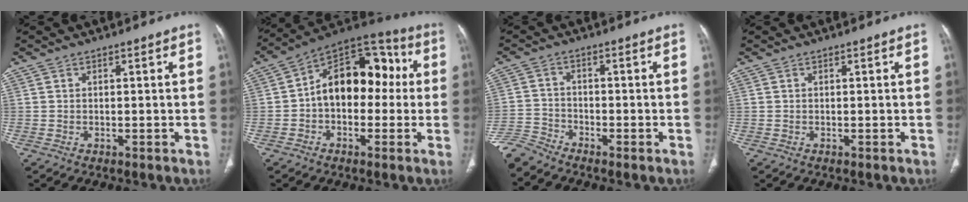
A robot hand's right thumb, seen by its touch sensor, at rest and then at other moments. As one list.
[{"total": 16.5, "force": [0.4, 10.9, 12.4], "torque": [-0.143, 0.054, -0.009]}, {"total": 4.7, "force": [-4.7, 0.4, 0.2], "torque": [-0.016, 0.008, -0.098]}, {"total": 0.0}]